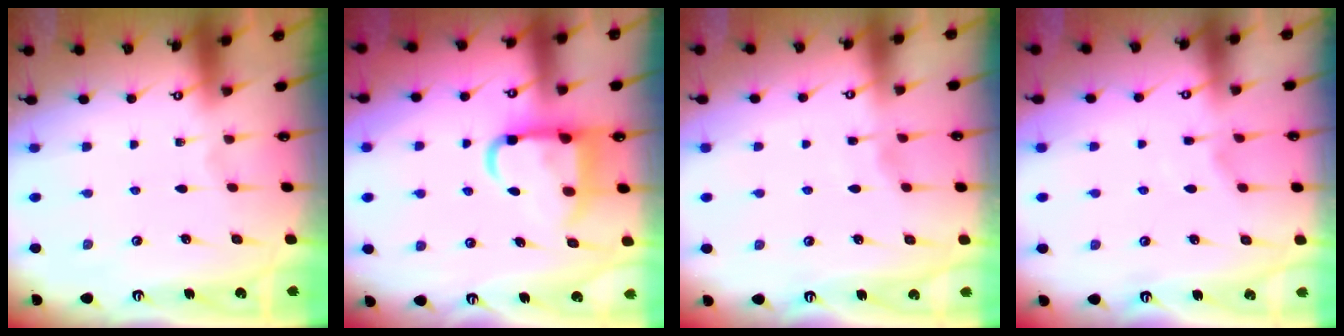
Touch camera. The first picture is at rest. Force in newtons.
{"total": 12.0, "press": 11.9, "slide": 1.6}
{"total": 3.5, "press": 3.5, "slide": 0.5}
{"total": 2.8, "press": 2.8, "slide": 0.5}